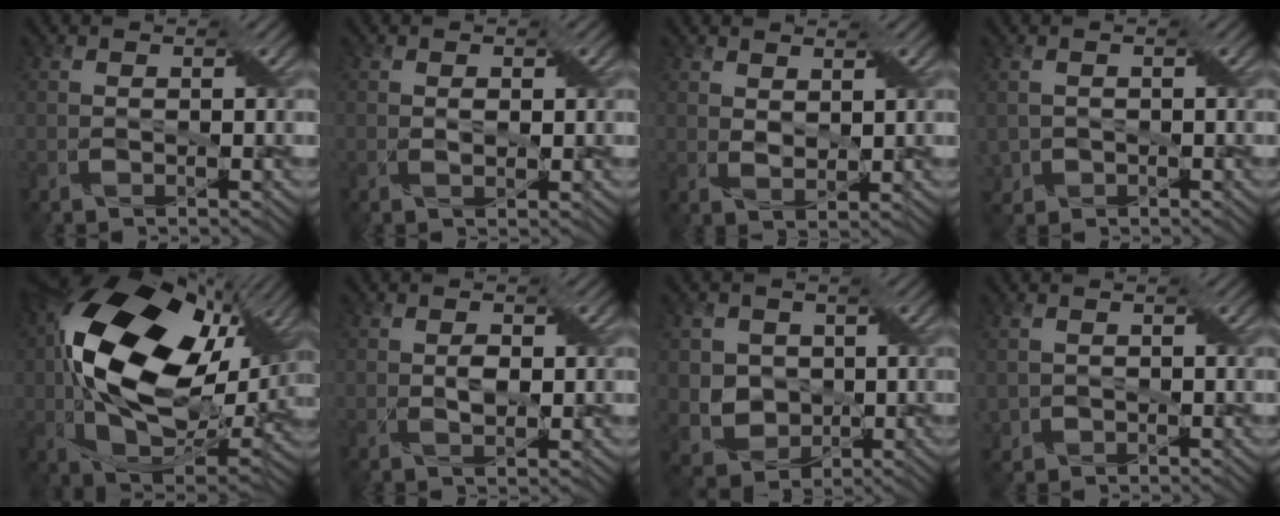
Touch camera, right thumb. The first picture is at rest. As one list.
[{"total": 1.3, "force": [0.4, 0.8, 1.0], "torque": [-0.017, -0.004, 0.006]}, {"total": 2.2, "force": [1.8, 1.0, 0.9], "torque": [-0.022, -0.005, 0.037]}, {"total": 2.4, "force": [-0.7, 2.2, 0.8], "torque": [-0.028, -0.011, -0.016]}, {"total": 22.1, "force": [4.9, 13.4, 16.9], "torque": [-0.356, 0.012, 0.081]}, {"total": 2.0, "force": [0.3, 1.1, 1.6], "torque": [-0.031, -0.003, 0.006]}, {"total": 5.4, "force": [0.4, 5.1, 1.8], "torque": [-0.057, -0.012, 0.001]}, {"total": 1.7, "force": [-0.4, 1.6, 0.2], "torque": [-0.014, -0.011, -0.010]}]